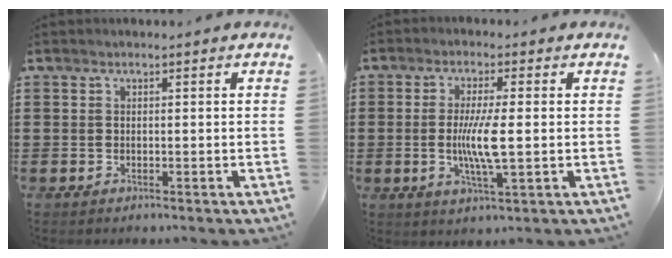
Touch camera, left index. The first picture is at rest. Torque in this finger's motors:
{"motor_torque": [1.72, 0.27, 0.77, 0.13]}